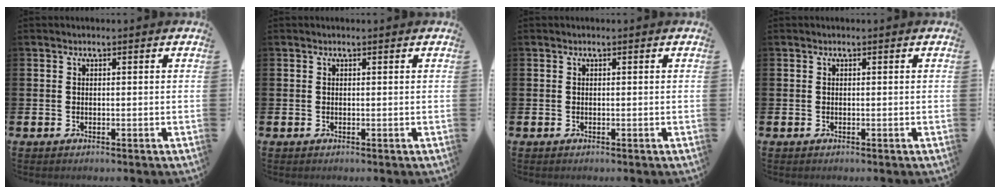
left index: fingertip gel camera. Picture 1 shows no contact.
{"total": 0.0}
{"total": 0.0}
{"total": 0.0}